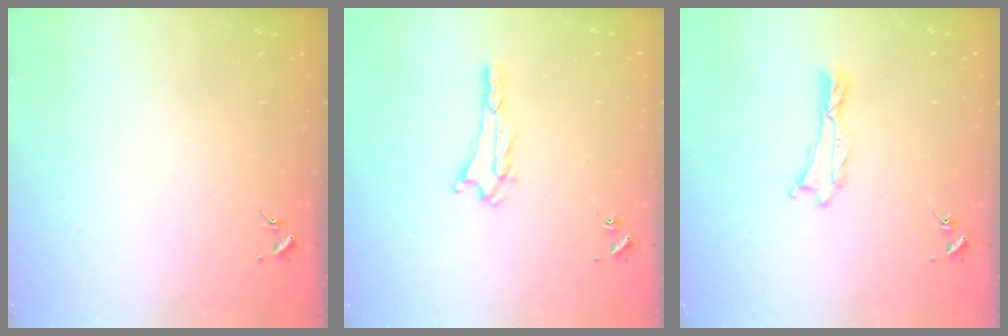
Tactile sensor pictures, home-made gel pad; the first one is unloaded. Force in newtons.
{"total": 2.4, "press": 2.4, "slide": 0.4}
{"total": 0.0}